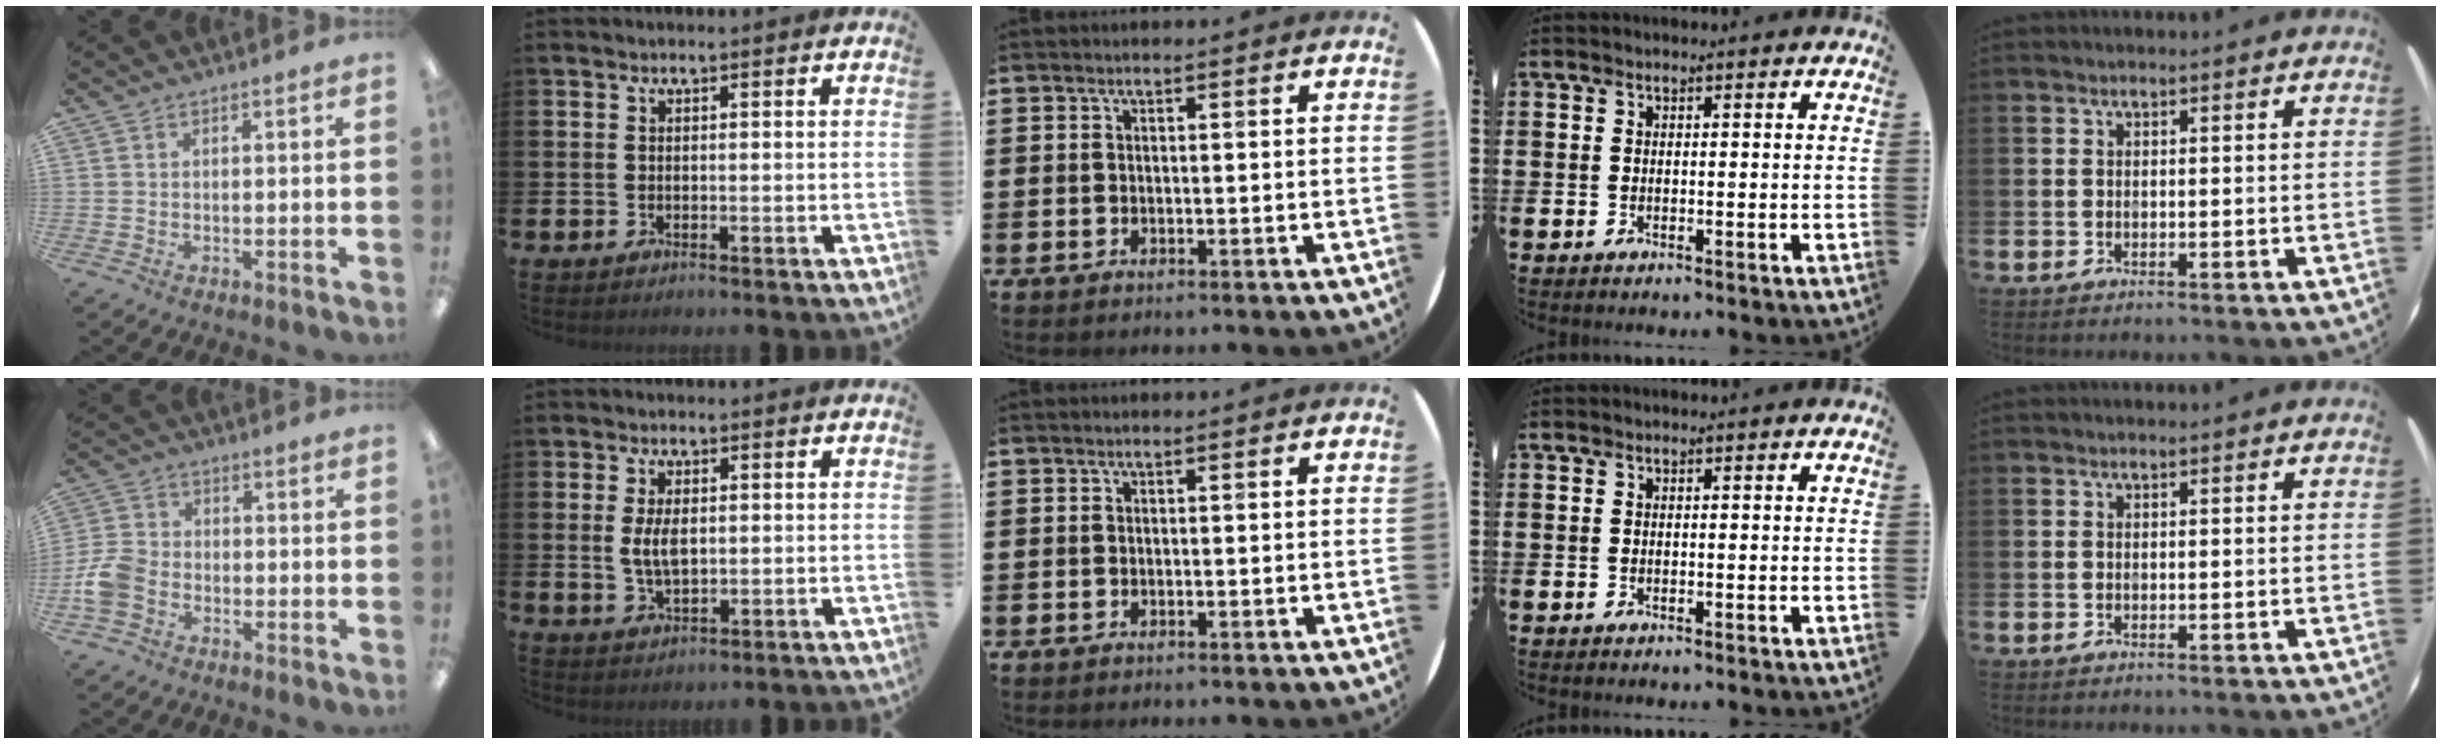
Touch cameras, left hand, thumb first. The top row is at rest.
{"thumb": {"total": 7.6, "force": [-3.1, 5.6, 4.1], "torque": [-0.088, 0.024, -0.057]}, "index": {"total": 4.3, "force": [0.8, 2.1, 3.7], "torque": [-0.067, 0.004, 0.010]}}